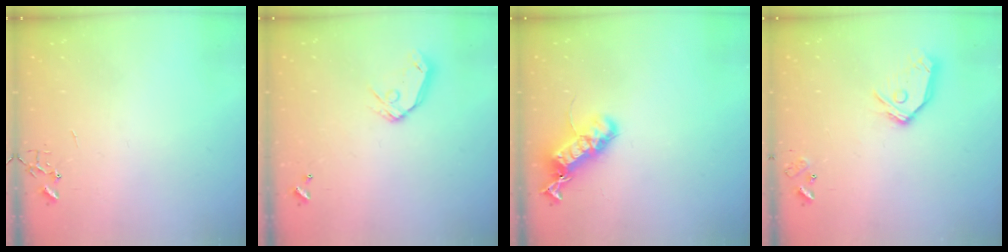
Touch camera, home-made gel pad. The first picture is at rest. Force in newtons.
{"total": 8.9, "press": 8.8, "slide": 1.2}
{"total": 17.9, "press": 17.9, "slide": 0.5}
{"total": 12.2, "press": 12.1, "slide": 1.4}